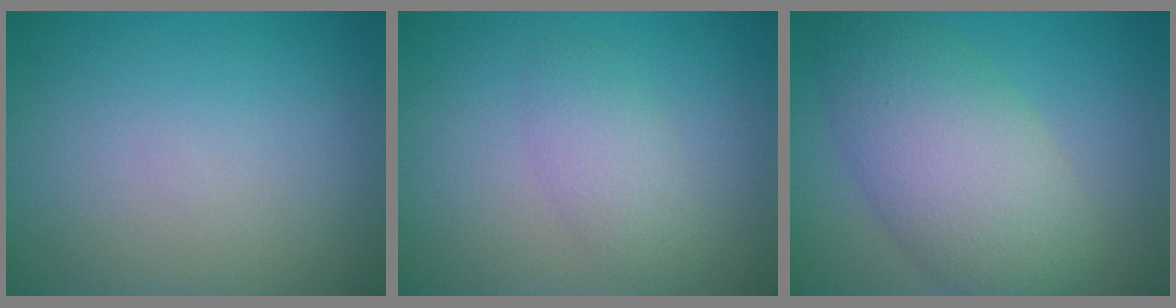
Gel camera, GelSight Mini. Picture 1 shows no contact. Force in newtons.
{"total": 2.5, "press": 2.5, "slide": 0.0}
{"total": 7.9, "press": 7.9, "slide": 0.1}